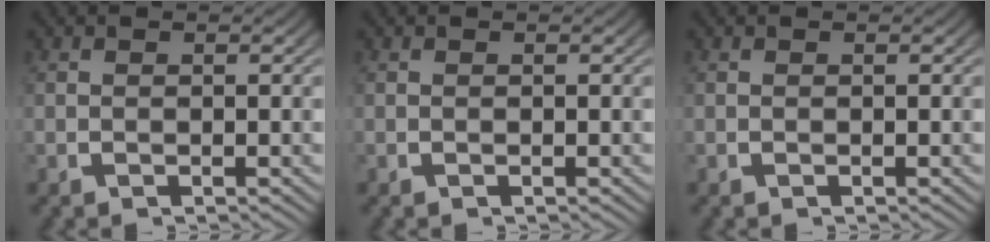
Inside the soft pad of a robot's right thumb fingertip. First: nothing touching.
{"total": 0.0}
{"total": 0.0}